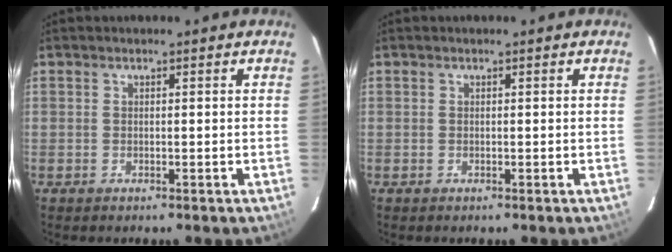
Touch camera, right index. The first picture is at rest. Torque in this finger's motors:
{"motor_torque": [0.00, 0.00, 0.00, 0.00]}